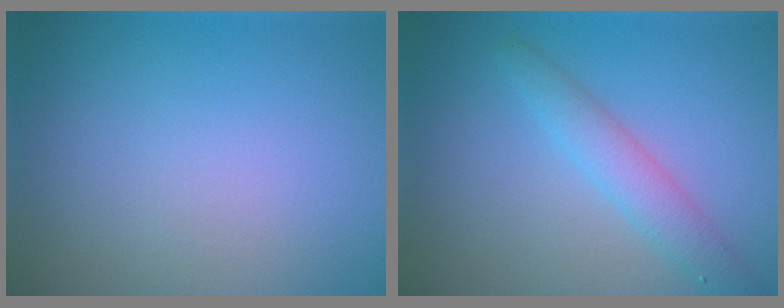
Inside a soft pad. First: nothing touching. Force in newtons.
{"total": 2.8, "press": 2.8, "slide": 0.1}